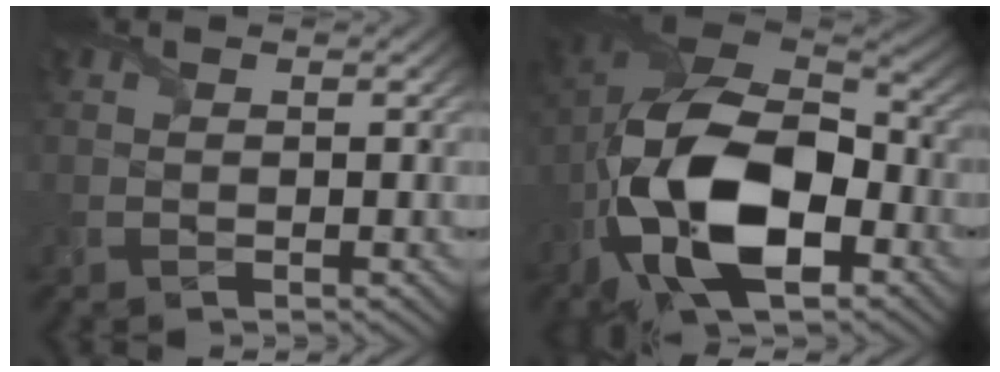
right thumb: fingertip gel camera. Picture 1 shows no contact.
{"total": 17.8, "force": [-6.0, 9.8, 13.6], "torque": [-0.272, -0.021, -0.113]}